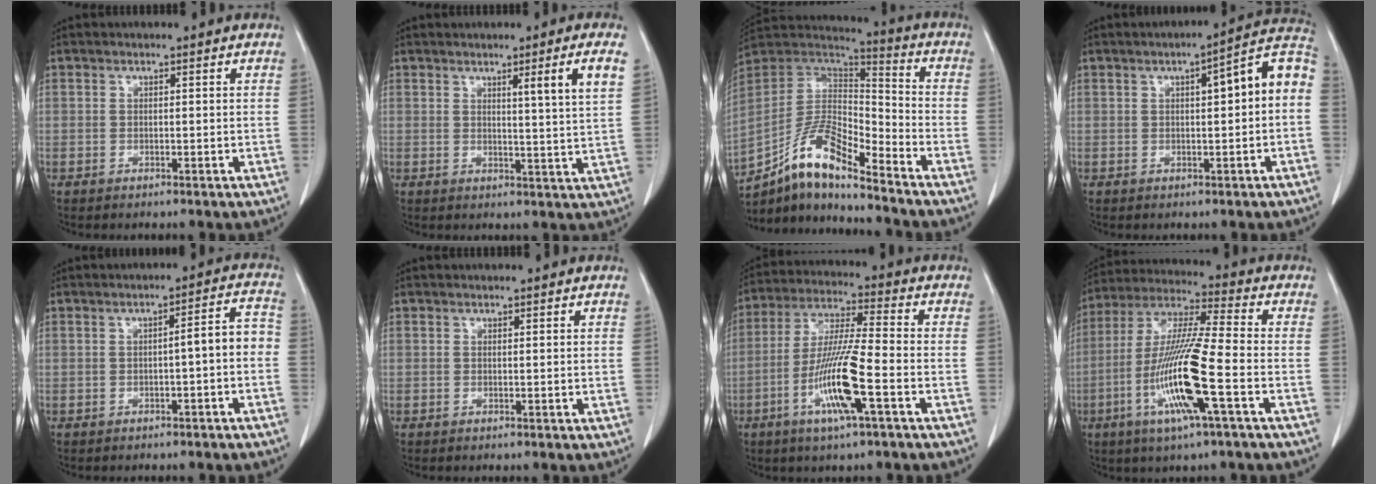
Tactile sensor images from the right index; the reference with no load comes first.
{"total": 5.9, "force": [2.8, -1.3, 5.1], "torque": [-0.075, -0.016, 0.042]}
{"total": 13.6, "force": [-10.6, 2.5, 8.1], "torque": [-0.157, 0.022, -0.198]}
{"total": 9.1, "force": [1.1, 1.2, 9.0], "torque": [-0.119, 0.033, 0.009]}
{"total": 4.5, "force": [-0.9, 0.7, 4.4], "torque": [-0.055, 0.024, -0.011]}
{"total": 0.0}
{"total": 12.1, "force": [-4.4, 0.4, 11.3], "torque": [-0.227, -0.010, -0.085]}
{"total": 15.2, "force": [-4.8, 0.3, 14.4], "torque": [-0.296, -0.013, -0.097]}